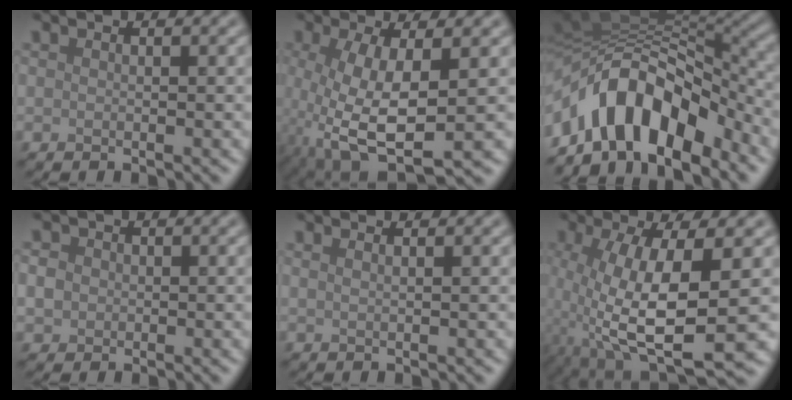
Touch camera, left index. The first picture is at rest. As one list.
[{"total": 8.3, "force": [-1.6, 3.0, 7.6], "torque": [-0.170, -0.010, -0.027]}, {"total": 11.1, "force": [-5.4, 5.6, 7.9], "torque": [-0.124, 0.011, -0.091]}, {"total": 1.8, "force": [0.0, 1.7, 0.6], "torque": [-0.010, 0.002, 0.003]}, {"total": 1.4, "force": [0.9, 0.6, 0.9], "torque": [-0.001, -0.004, -0.001]}, {"total": 10.1, "force": [-1.7, 2.9, 9.6], "torque": [-0.192, -0.014, -0.027]}]